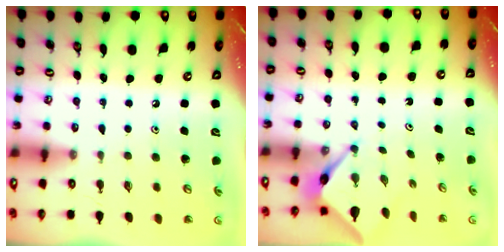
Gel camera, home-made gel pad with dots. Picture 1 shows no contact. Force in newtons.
{"total": 3.9, "press": 3.9, "slide": 0.2}